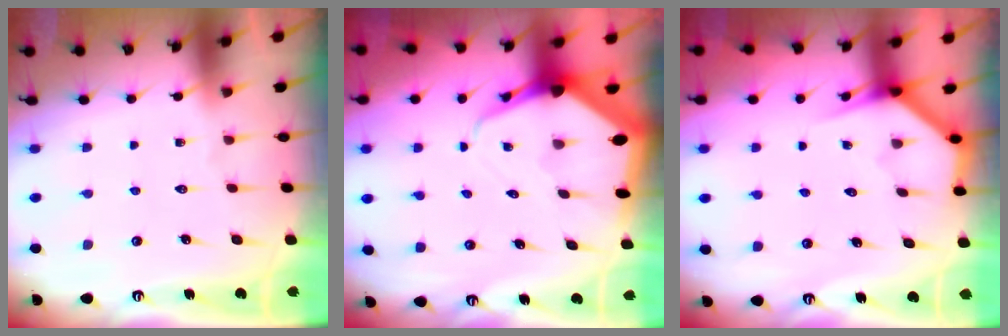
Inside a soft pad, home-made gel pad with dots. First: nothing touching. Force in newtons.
{"total": 6.4, "press": 6.4, "slide": 0.7}
{"total": 3.9, "press": 3.9, "slide": 0.3}